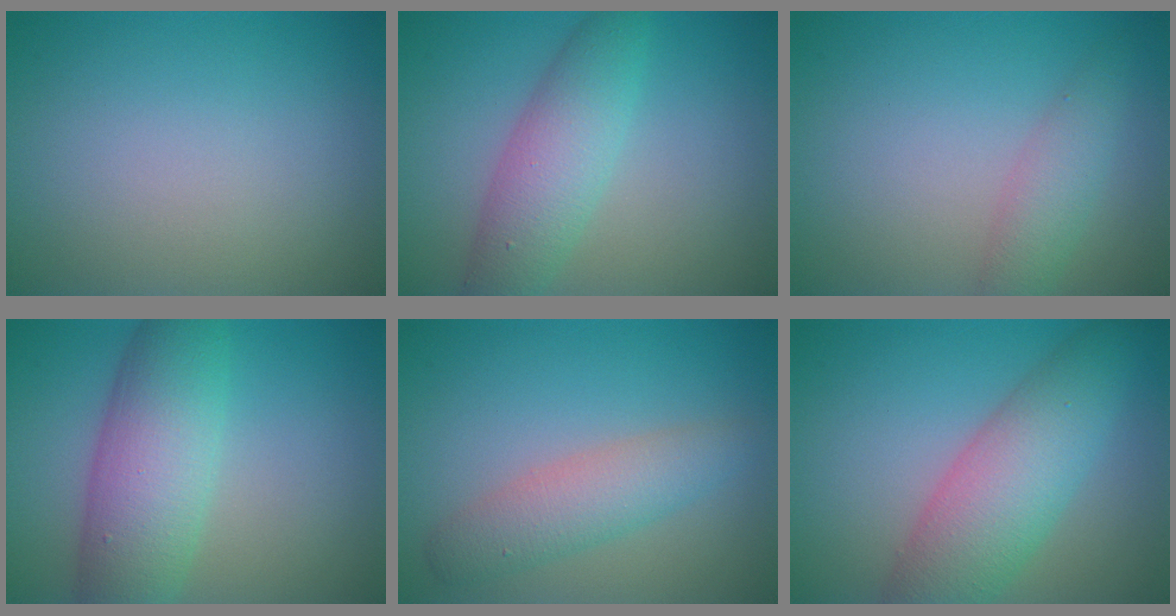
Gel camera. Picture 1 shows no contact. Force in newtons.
{"total": 4.9, "press": 4.9, "slide": 0.1}
{"total": 2.5, "press": 2.5, "slide": 0.1}
{"total": 7.5, "press": 7.5, "slide": 0.2}
{"total": 3.5, "press": 3.5, "slide": 0.2}
{"total": 7.1, "press": 7.1, "slide": 0.4}